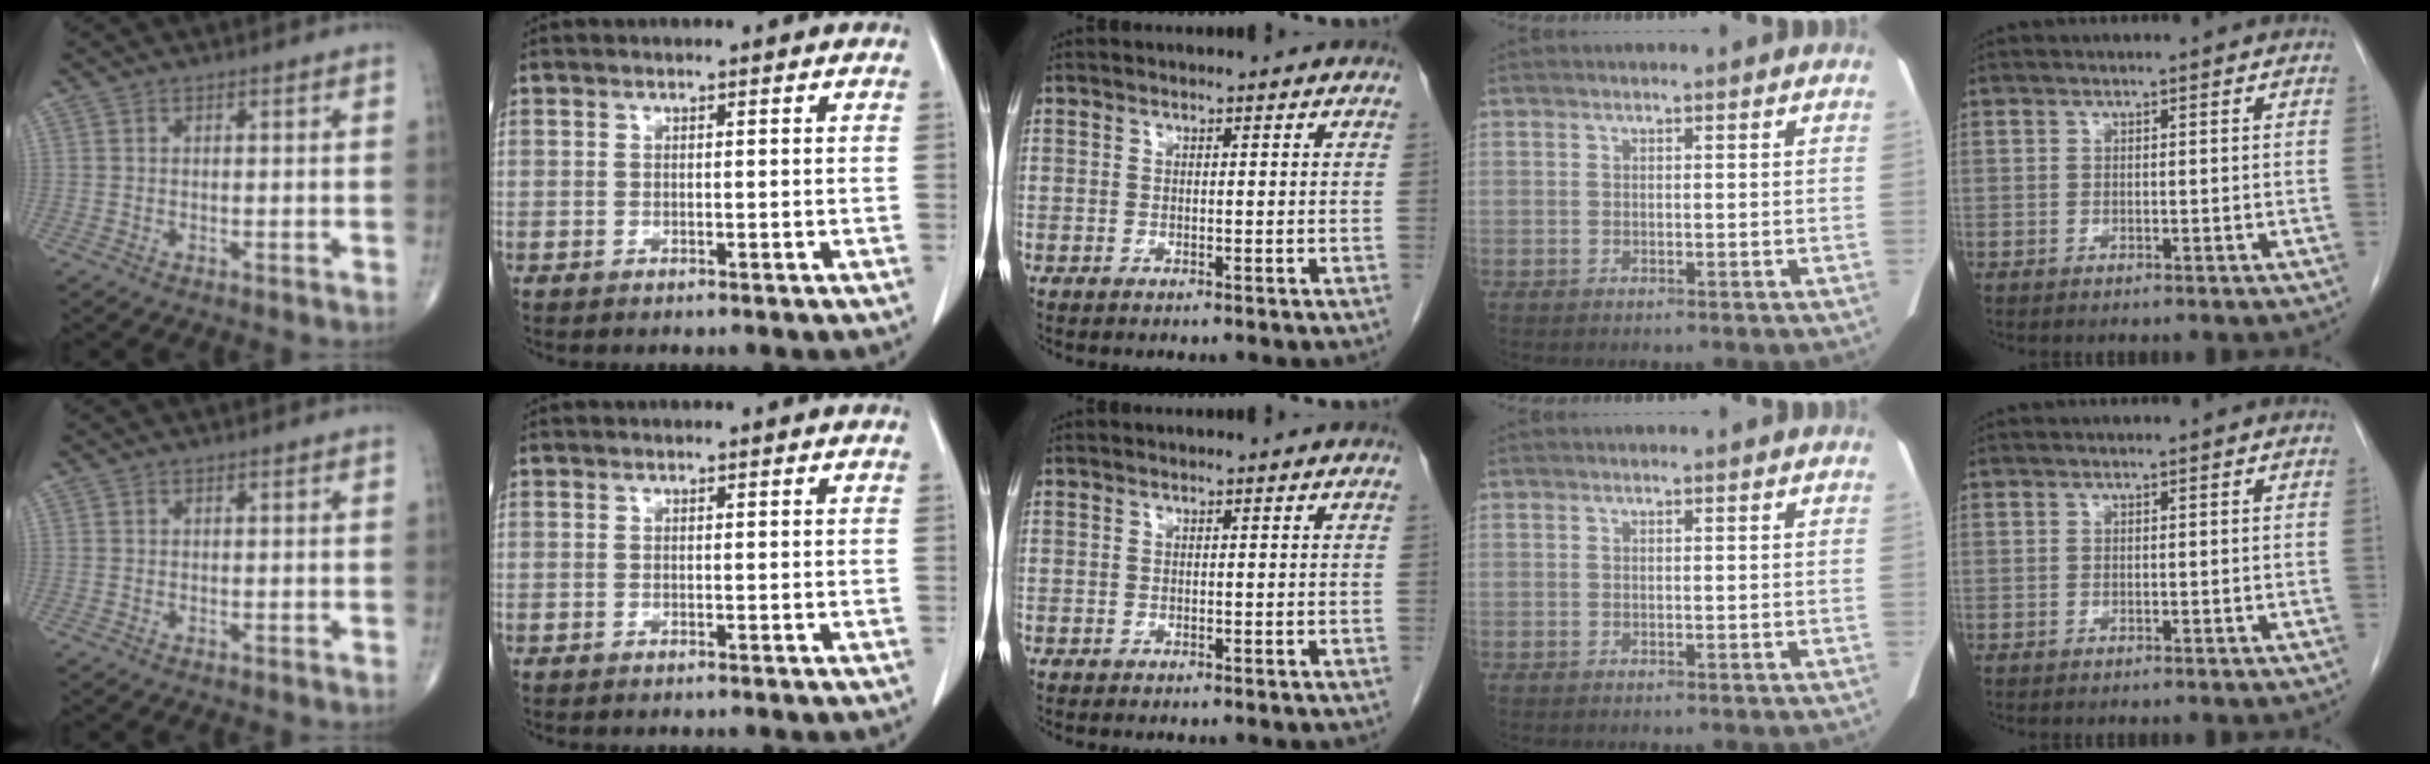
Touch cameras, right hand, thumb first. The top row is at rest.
{}